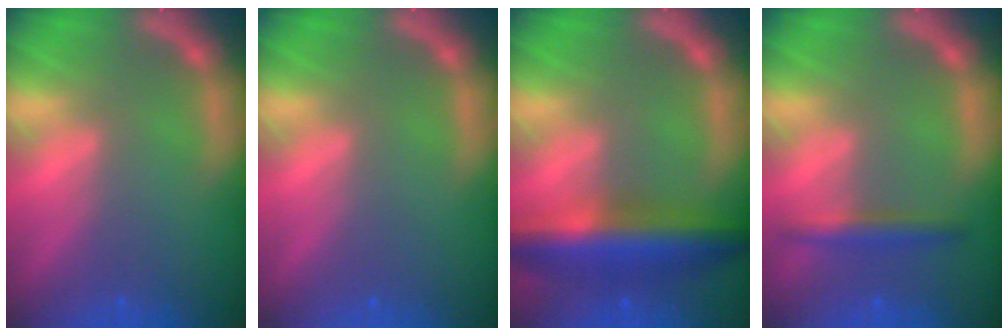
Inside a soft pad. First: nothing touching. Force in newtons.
{"total": 0.0}
{"total": 7.9}
{"total": 2.4}